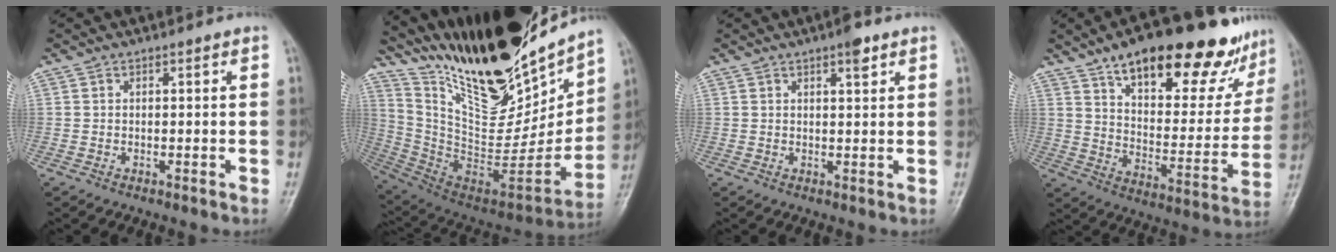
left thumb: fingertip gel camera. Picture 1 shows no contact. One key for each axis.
{"total": 31.0, "fx": 24.0, "fy": 9.9, "fz": 17.0, "tx": -0.247, "ty": -0.108, "tz": 0.407}
{"total": 2.9, "fx": 1.8, "fy": 0.8, "fz": 2.2, "tx": -0.025, "ty": -0.007, "tz": 0.023}
{"total": 26.9, "fx": 18.1, "fy": 10.6, "fz": 16.9, "tx": -0.196, "ty": -0.055, "tz": 0.263}